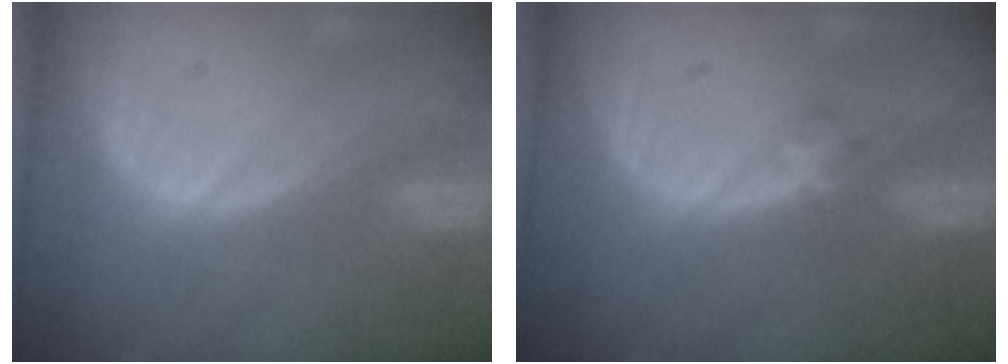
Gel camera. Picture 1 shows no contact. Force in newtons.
{"total": 1.2, "press": 1.2, "slide": 0.2}